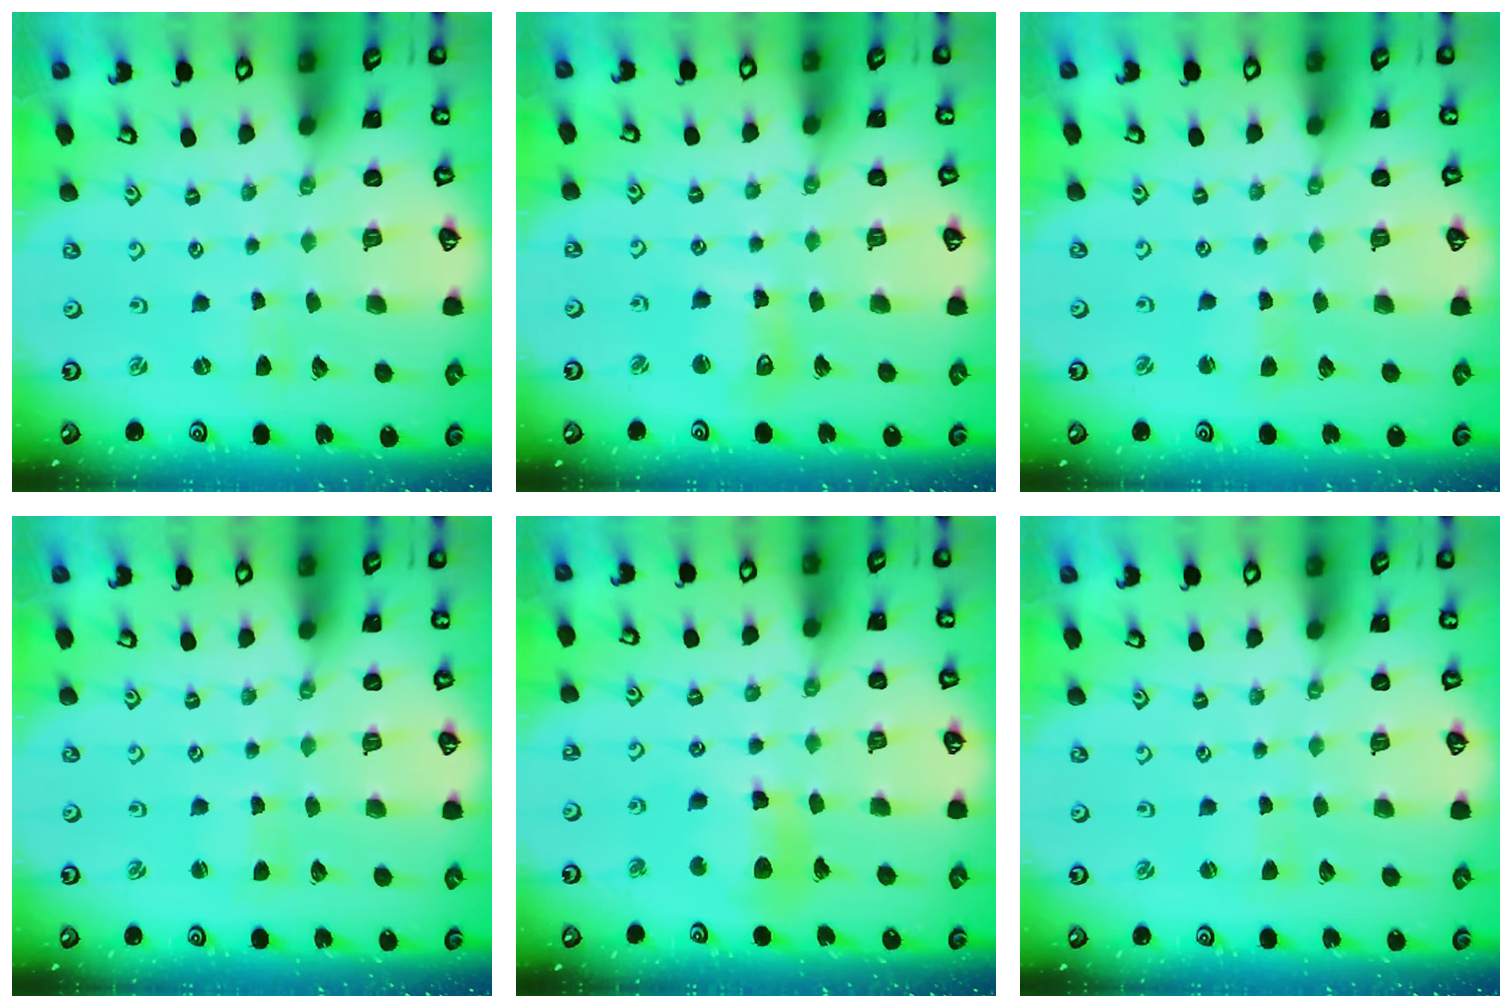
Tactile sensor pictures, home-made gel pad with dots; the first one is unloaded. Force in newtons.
{"total": 8.9, "press": 8.8, "slide": 1.7}
{"total": 2.4, "press": 2.4, "slide": 0.3}
{"total": 0.8, "press": 0.8, "slide": 0.1}
{"total": 13.9, "press": 13.7, "slide": 2.0}
{"total": 1.0, "press": 1.0, "slide": 0.1}